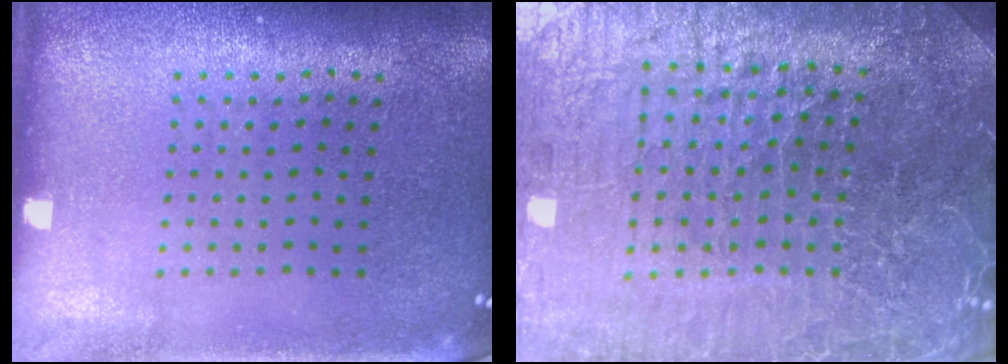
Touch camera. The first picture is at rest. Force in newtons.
{"total": 6.2, "press": 5.6, "slide": 2.7}